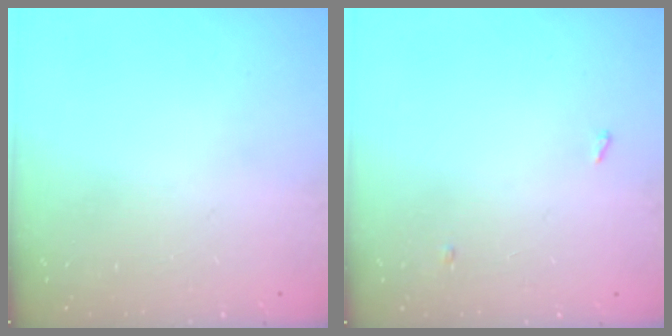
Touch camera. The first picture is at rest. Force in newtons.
{"total": 6.9, "press": 2.8, "slide": 6.3}